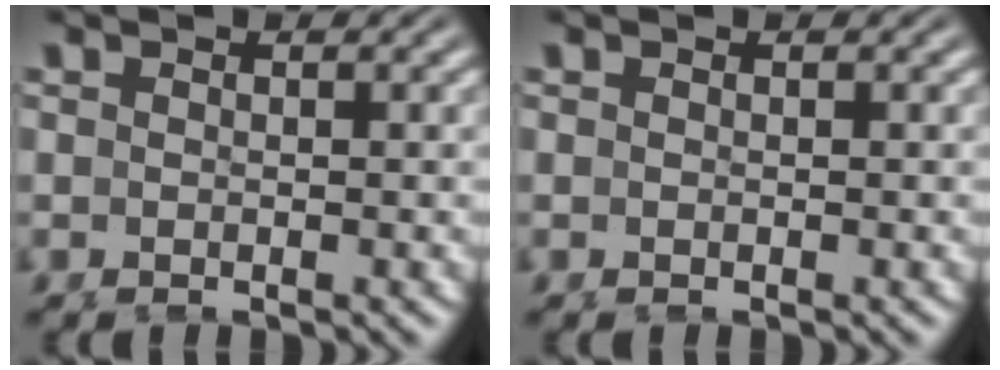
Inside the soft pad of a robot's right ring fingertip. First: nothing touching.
{"total": 0.0}